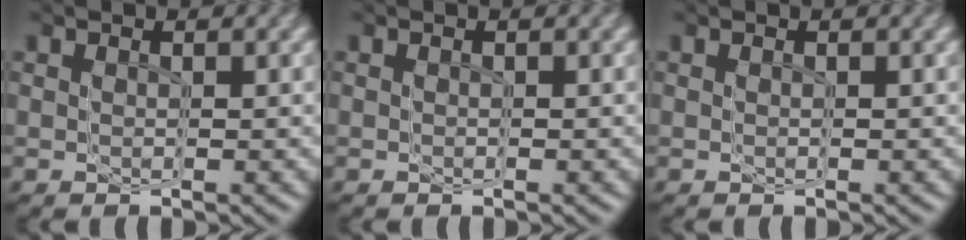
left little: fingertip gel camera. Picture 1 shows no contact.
{"total": 0.0}
{"total": 0.0}